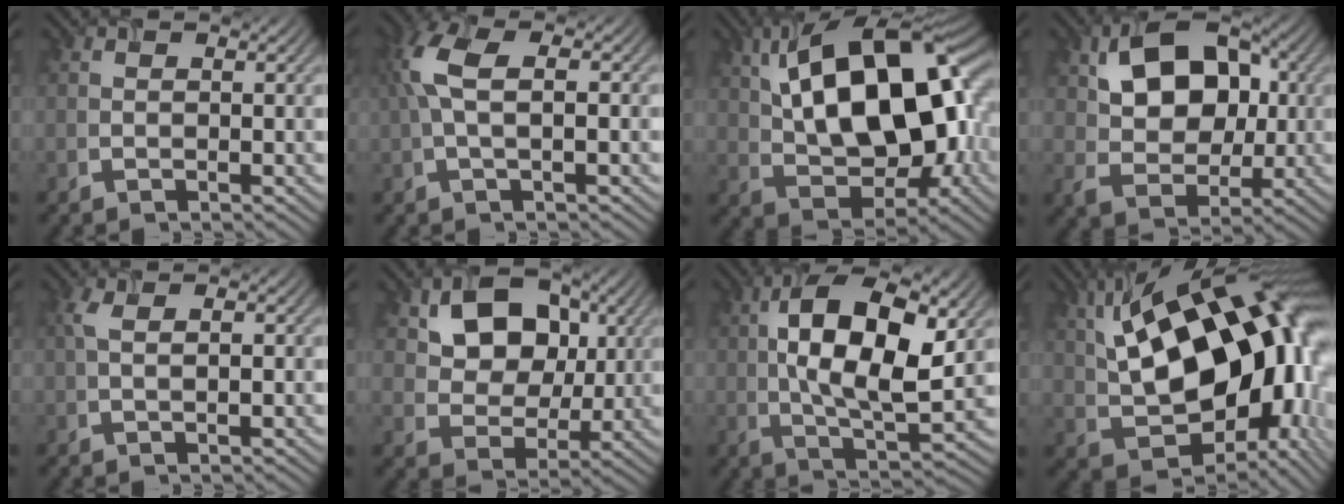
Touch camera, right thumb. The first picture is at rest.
{"total": 6.2, "force": [0.6, 2.5, 5.6], "torque": [-0.137, 0.013, 0.006]}
{"total": 18.4, "force": [3.9, 10.0, 15.0], "torque": [-0.252, 0.024, 0.060]}
{"total": 11.3, "force": [2.8, 7.8, 7.7], "torque": [-0.137, 0.008, 0.037]}
{"total": 2.6, "force": [0.3, 0.9, 2.5], "torque": [-0.056, 0.005, 0.004]}
{"total": 10.0, "force": [3.3, 7.5, 5.8], "torque": [-0.116, 0.000, 0.048]}
{"total": 13.8, "force": [2.5, 6.0, 12.1], "torque": [-0.218, 0.000, 0.040]}
{"total": 22.3, "force": [4.8, 12.8, 17.6], "torque": [-0.308, 0.014, 0.099]}